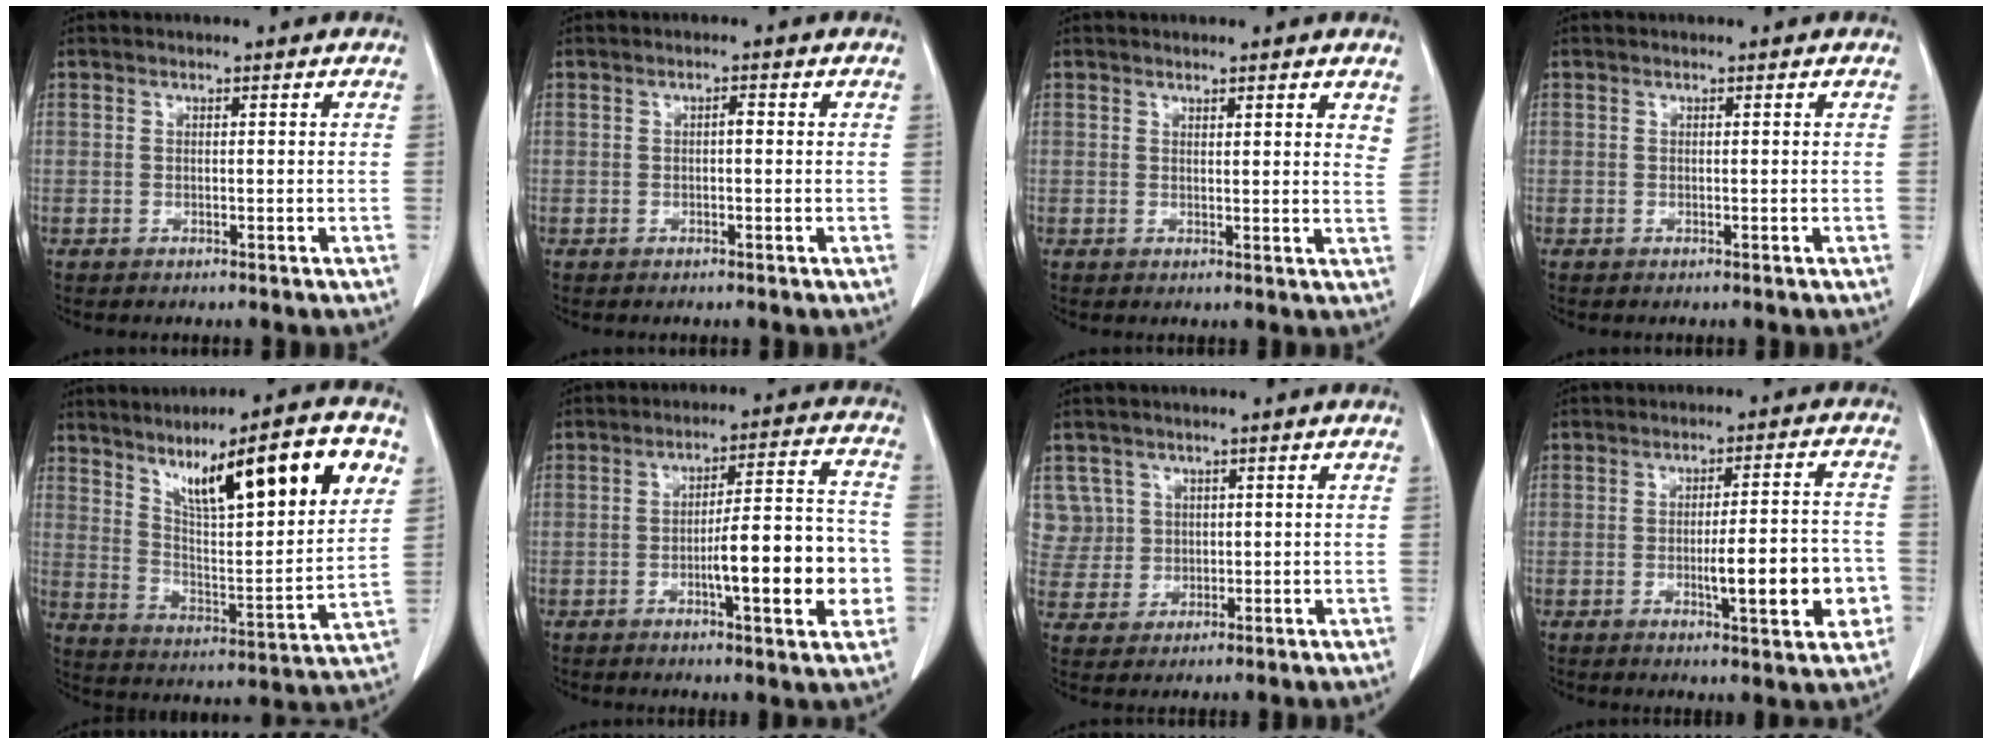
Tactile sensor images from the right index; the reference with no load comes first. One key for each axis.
{"total": 0.9, "fx": -0.1, "fy": 0.3, "fz": 0.8, "tx": -0.014, "ty": 0.003, "tz": -0.001}
{"total": 4.1, "fx": 3.4, "fy": 0.7, "fz": 2.2, "tx": -0.024, "ty": -0.013, "tz": 0.031}
{"total": 0.0}
{"total": 21.0, "fx": 10.7, "fy": 2.9, "fz": 17.8, "tx": -0.266, "ty": 0.012, "tz": 0.172}
{"total": 12.6, "fx": -3.0, "fy": 2.1, "fz": 12.0, "tx": -0.172, "ty": 0.016, "tz": -0.042}
{"total": 5.7, "fx": 2.3, "fy": 5.2, "fz": -0.2, "tx": 0.009, "ty": 0.014, "tz": 0.055}
{"total": 9.7, "fx": -2.6, "fy": 1.6, "fz": 9.2, "tx": -0.126, "ty": 0.007, "tz": -0.032}